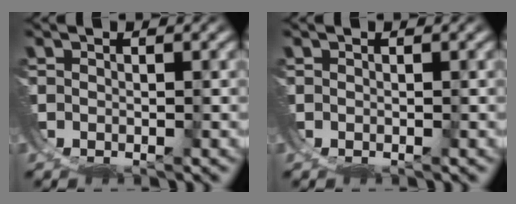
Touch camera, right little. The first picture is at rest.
{"total": 0.0}